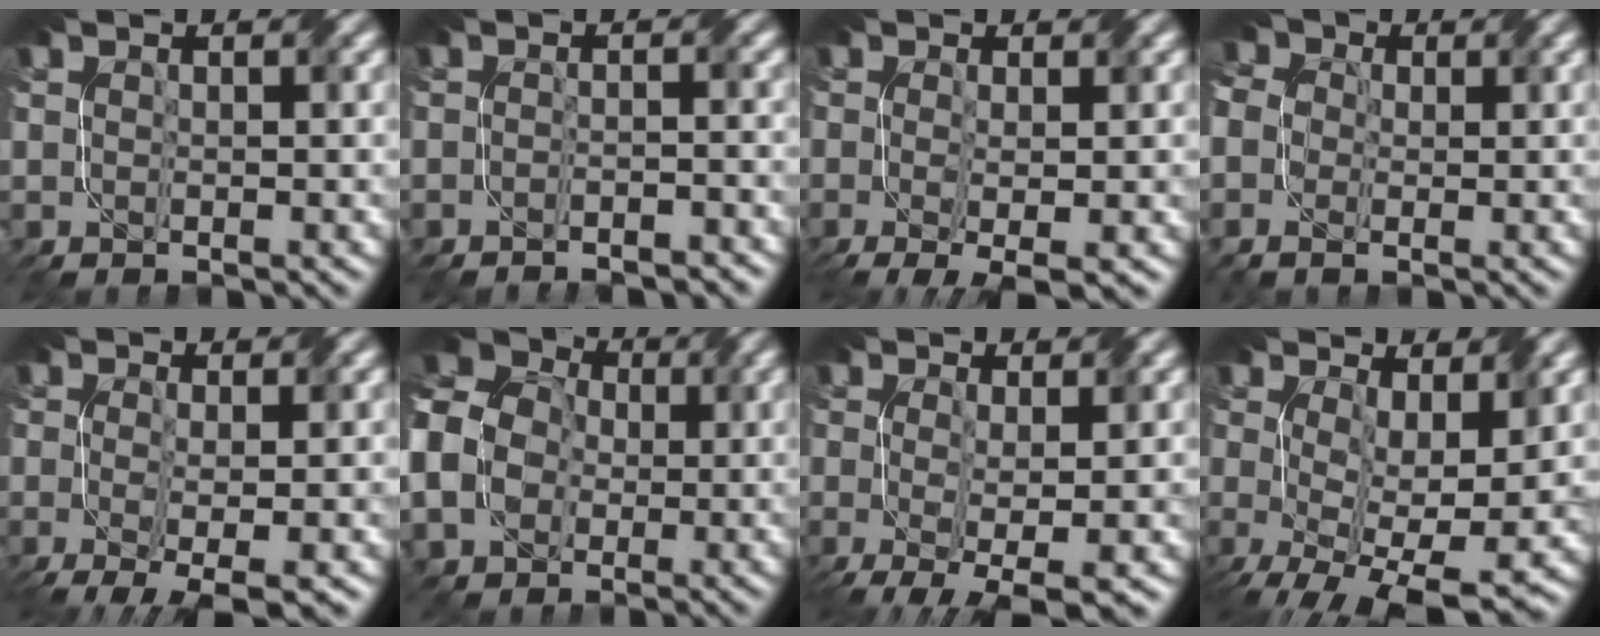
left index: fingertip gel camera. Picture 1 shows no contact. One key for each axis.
{"total": 3.8, "fx": -3.6, "fy": 0.7, "fz": 1.2, "tx": -0.005, "ty": 0.009, "tz": -0.044}
{"total": 4.2, "fx": -1.4, "fy": 1.5, "fz": 3.7, "tx": -0.070, "ty": -0.005, "tz": -0.016}
{"total": 5.4, "fx": 0.0, "fy": 4.3, "fz": 3.2, "tx": -0.081, "ty": 0.026, "tz": -0.006}
{"total": 5.0, "fx": -1.9, "fy": 1.6, "fz": 4.3, "tx": -0.079, "ty": -0.005, "tz": -0.025}
{"total": 14.1, "fx": -0.4, "fy": 12.6, "fz": 6.4, "tx": -0.161, "ty": 0.004, "tz": -0.041}
{"total": 6.0, "fx": -1.8, "fy": 2.2, "fz": 5.2, "tx": -0.096, "ty": -0.010, "tz": -0.021}
{"total": 10.6, "fx": -1.2, "fy": 5.7, "fz": 8.9, "tx": -0.153, "ty": -0.039, "tz": 0.005}